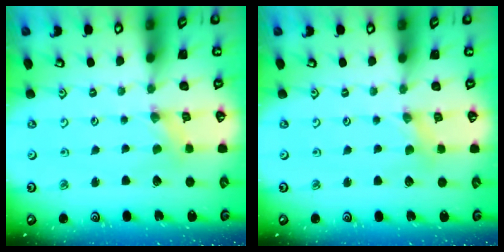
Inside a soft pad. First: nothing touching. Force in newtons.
{"total": 0.0}